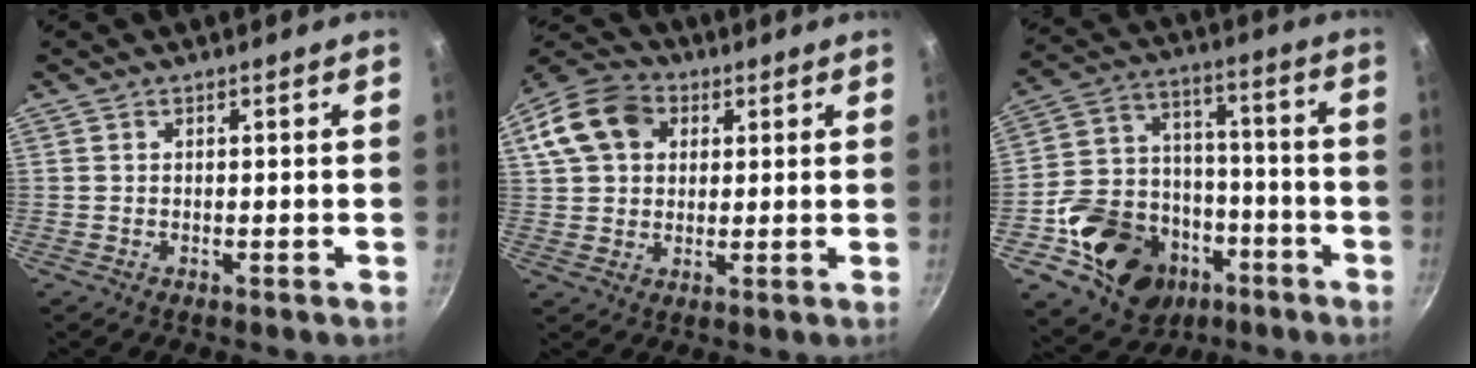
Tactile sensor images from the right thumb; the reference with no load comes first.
{"total": 13.4, "force": [4.0, 10.4, 7.5], "torque": [-0.124, 0.023, 0.057]}
{"total": 20.8, "force": [-8.9, 16.3, 9.4], "torque": [-0.129, 0.072, -0.130]}